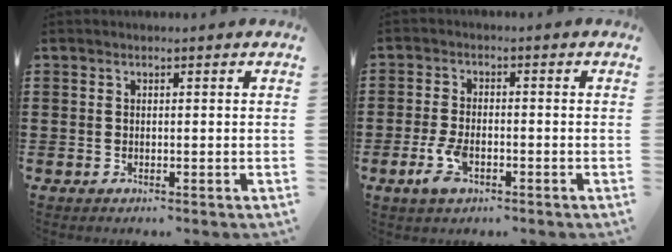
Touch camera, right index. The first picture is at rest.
{"total": 4.8, "force": [-2.1, 2.2, 3.7], "torque": [-0.091, -0.007, -0.042]}